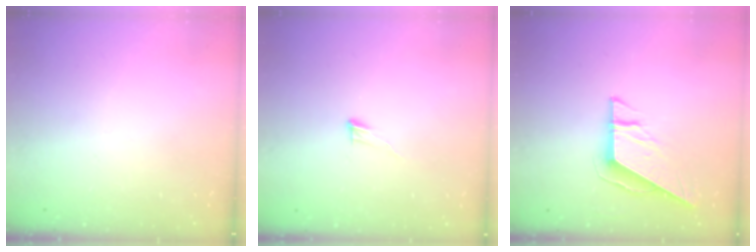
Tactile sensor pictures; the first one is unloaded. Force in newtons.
{"total": 3.7, "press": 3.7, "slide": 0.3}
{"total": 8.1, "press": 8.1, "slide": 0.4}